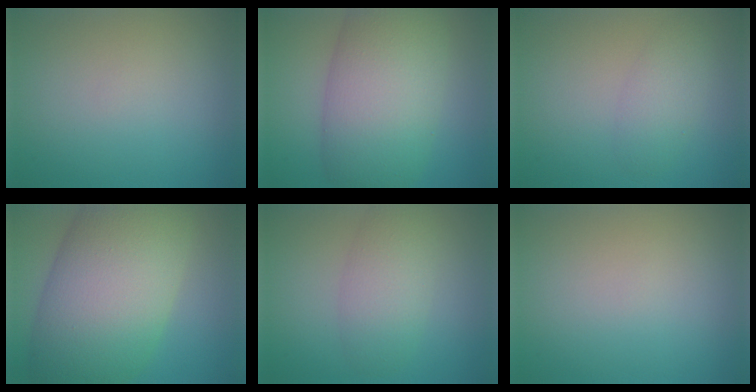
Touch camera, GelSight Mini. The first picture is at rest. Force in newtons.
{"total": 10.5, "press": 10.5, "slide": 0.1}
{"total": 2.4, "press": 2.4, "slide": 0.0}
{"total": 14.9, "press": 14.8, "slide": 0.4}
{"total": 2.4, "press": 2.4, "slide": 0.3}
{"total": 0.0}